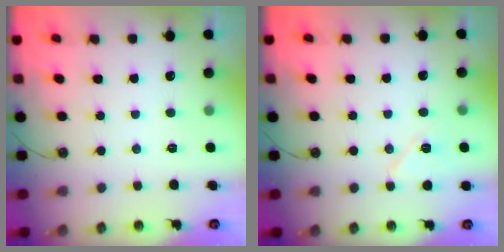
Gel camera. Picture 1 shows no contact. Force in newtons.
{"total": 7.5, "press": 7.3, "slide": 1.8}